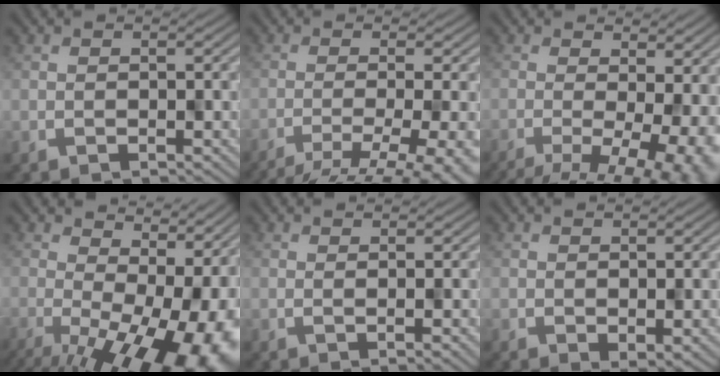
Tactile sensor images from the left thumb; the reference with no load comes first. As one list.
[{"total": 11.4, "force": [-8.5, 2.6, 7.1], "torque": [-0.105, -0.024, -0.102]}, {"total": 9.4, "force": [-5.0, 3.5, 7.1], "torque": [-0.089, -0.030, -0.031]}, {"total": 16.1, "force": [-4.4, 7.5, 13.5], "torque": [-0.182, -0.036, -0.026]}, {"total": 1.6, "force": [0.6, 0.1, 1.5], "torque": [-0.014, 0.008, 0.003]}, {"total": 2.5, "force": [-0.8, 0.9, 2.2], "torque": [-0.036, -0.005, 0.003]}]